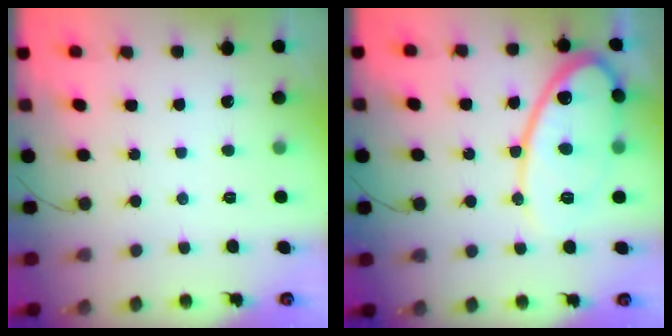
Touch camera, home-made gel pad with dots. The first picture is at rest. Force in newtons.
{"total": 15.6, "press": 15.5, "slide": 1.2}